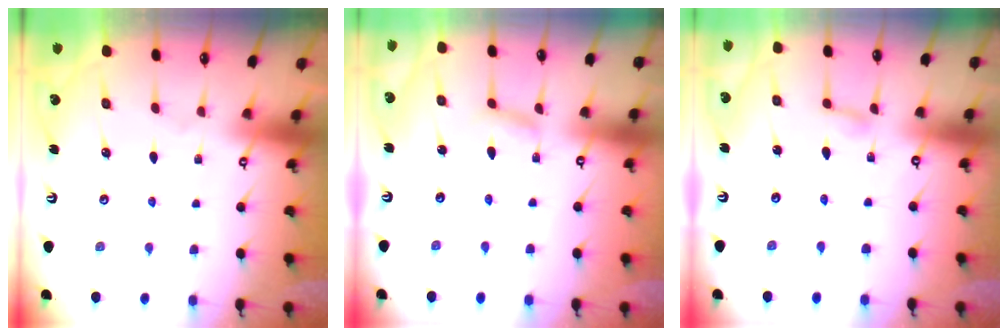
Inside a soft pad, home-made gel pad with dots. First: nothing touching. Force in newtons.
{"total": 4.4, "press": 4.4, "slide": 0.4}
{"total": 3.0, "press": 3.0, "slide": 0.3}